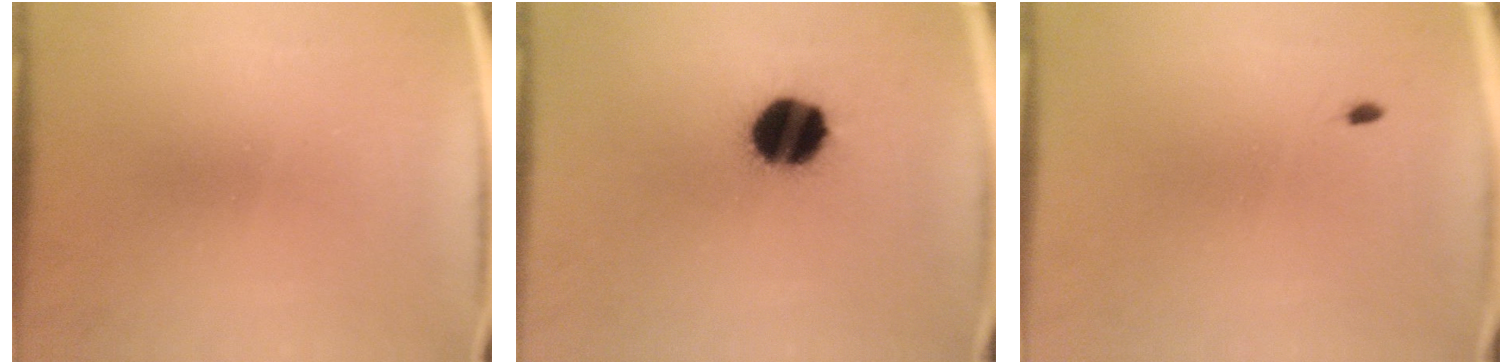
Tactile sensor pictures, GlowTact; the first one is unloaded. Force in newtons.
{"total": 14.4}
{"total": 0.5}